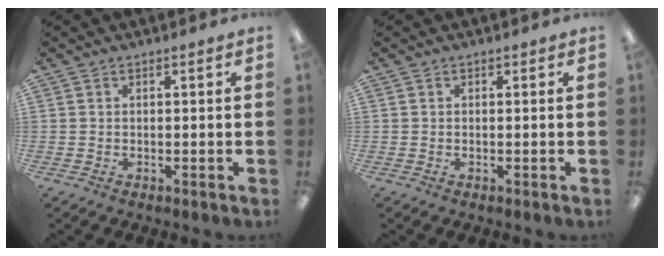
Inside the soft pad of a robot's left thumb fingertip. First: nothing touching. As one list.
[{"total": 0.0}]